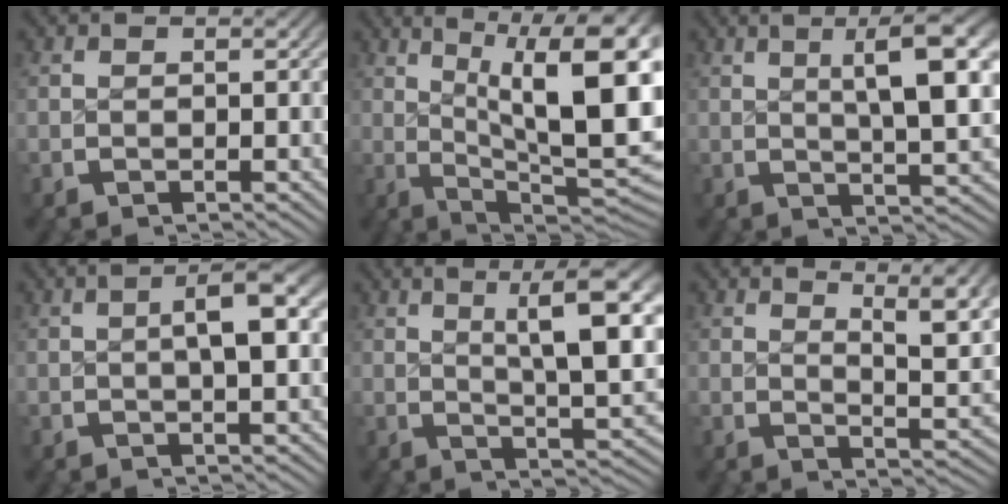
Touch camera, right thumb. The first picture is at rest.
{"total": 14.2, "force": [1.9, 7.8, 11.7], "torque": [-0.165, -0.032, 0.043]}
{"total": 7.7, "force": [2.3, 2.3, 7.0], "torque": [-0.092, 0.011, 0.036]}
{"total": 4.6, "force": [0.6, 1.5, 4.3], "torque": [-0.066, 0.010, 0.006]}
{"total": 9.2, "force": [2.4, 3.5, 8.2], "torque": [-0.107, -0.001, 0.038]}
{"total": 6.0, "force": [2.4, 2.1, 5.0], "torque": [-0.057, -0.009, 0.039]}